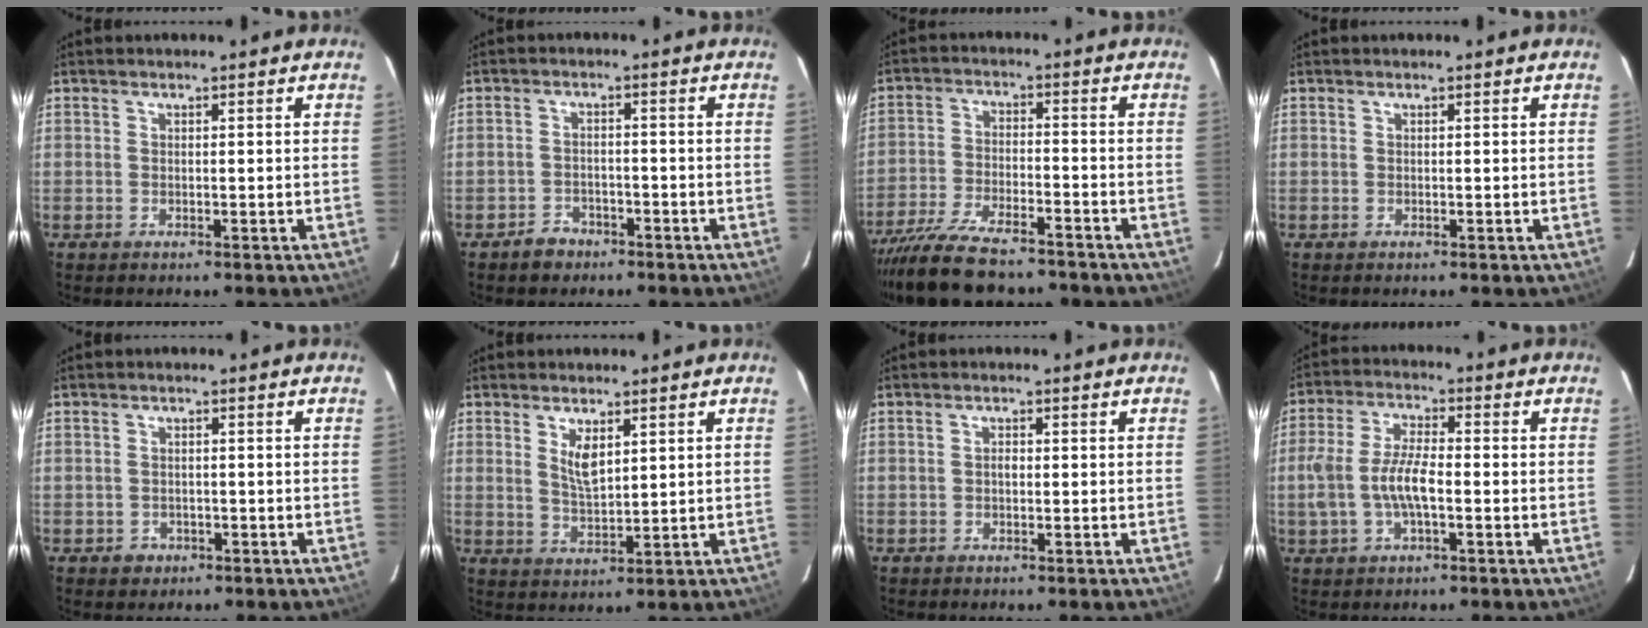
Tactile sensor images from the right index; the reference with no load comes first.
{"total": 3.9, "force": [-2.8, 2.7, 0.5], "torque": [-0.018, 0.014, -0.042]}
{"total": 16.1, "force": [-13.6, 4.2, 7.4], "torque": [-0.160, -0.030, -0.226]}
{"total": 0.0}
{"total": 2.5, "force": [-1.1, 2.2, 0.4], "torque": [-0.011, 0.004, -0.011]}
{"total": 4.6, "force": [2.0, 1.8, 3.8], "torque": [-0.065, -0.004, 0.042]}
{"total": 0.8, "force": [-0.2, 0.6, 0.6], "torque": [-0.010, 0.005, -0.004]}
{"total": 8.6, "force": [-1.9, 3.2, 7.8], "torque": [-0.161, 0.005, -0.033]}